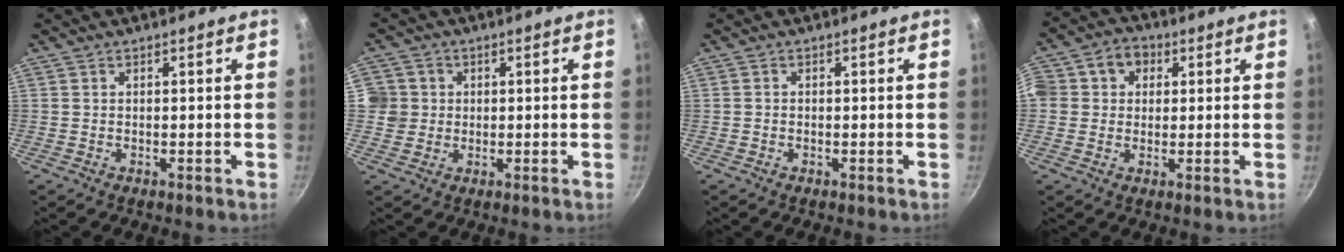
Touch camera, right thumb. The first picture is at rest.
{"total": 8.7, "force": [0.6, 8.0, 3.3], "torque": [-0.024, 0.013, -0.005]}
{"total": 0.5, "force": [-0.2, 0.5, 0.2], "torque": [-0.004, 0.003, -0.003]}
{"total": 8.1, "force": [1.6, 7.2, 3.5], "torque": [-0.037, 0.014, 0.008]}